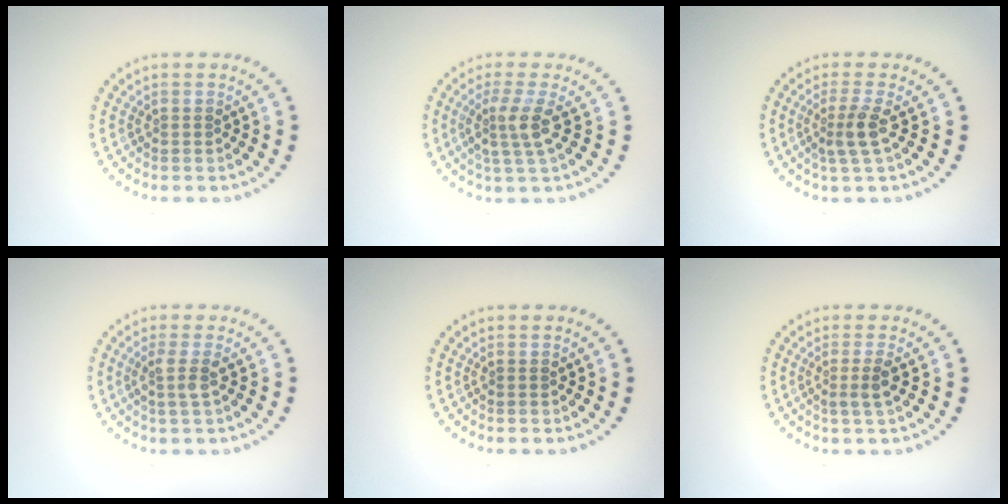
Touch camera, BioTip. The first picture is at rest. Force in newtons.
{"total": 2.7, "press": 2.1, "slide": 1.8}
{"total": 2.4, "press": 1.8, "slide": 1.6}
{"total": 1.8, "press": 1.4, "slide": 1.2}
{"total": 0.0}
{"total": 1.6, "press": 1.2, "slide": 1.1}